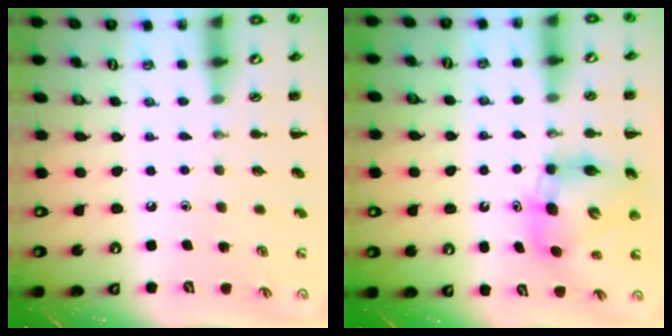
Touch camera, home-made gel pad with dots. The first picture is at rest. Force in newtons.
{"total": 8.4, "press": 8.1, "slide": 2.2}